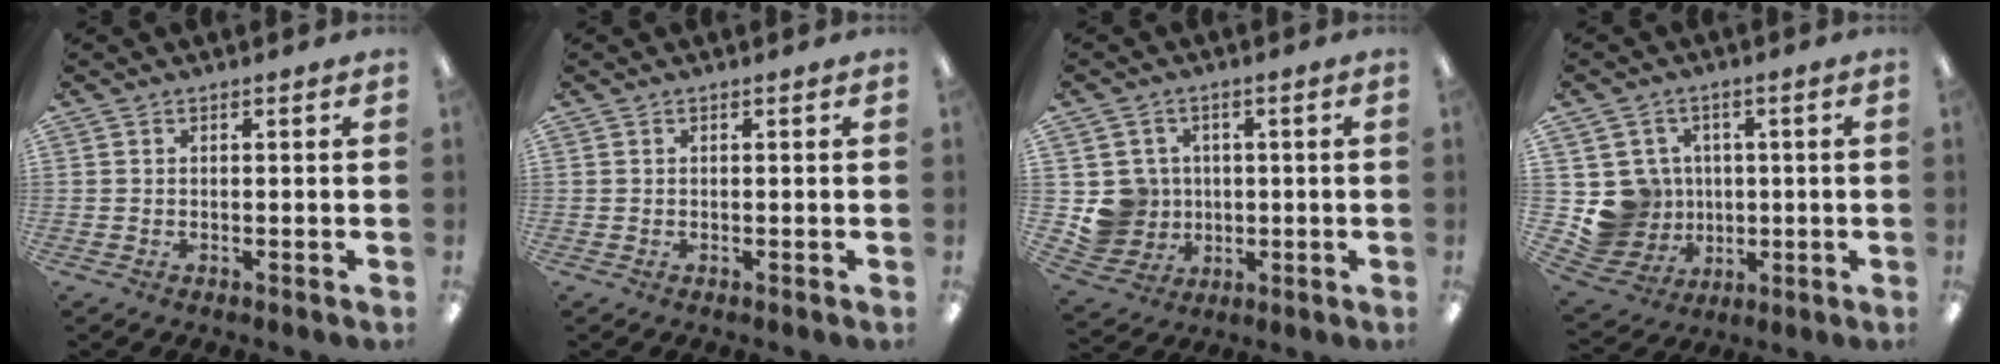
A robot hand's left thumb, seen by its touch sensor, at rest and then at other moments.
{"total": 0.0}
{"total": 8.0, "force": [0.3, 7.9, 1.0], "torque": [-0.042, 0.005, 0.018]}
{"total": 9.8, "force": [0.5, 9.7, 1.5], "torque": [-0.064, -0.001, 0.026]}